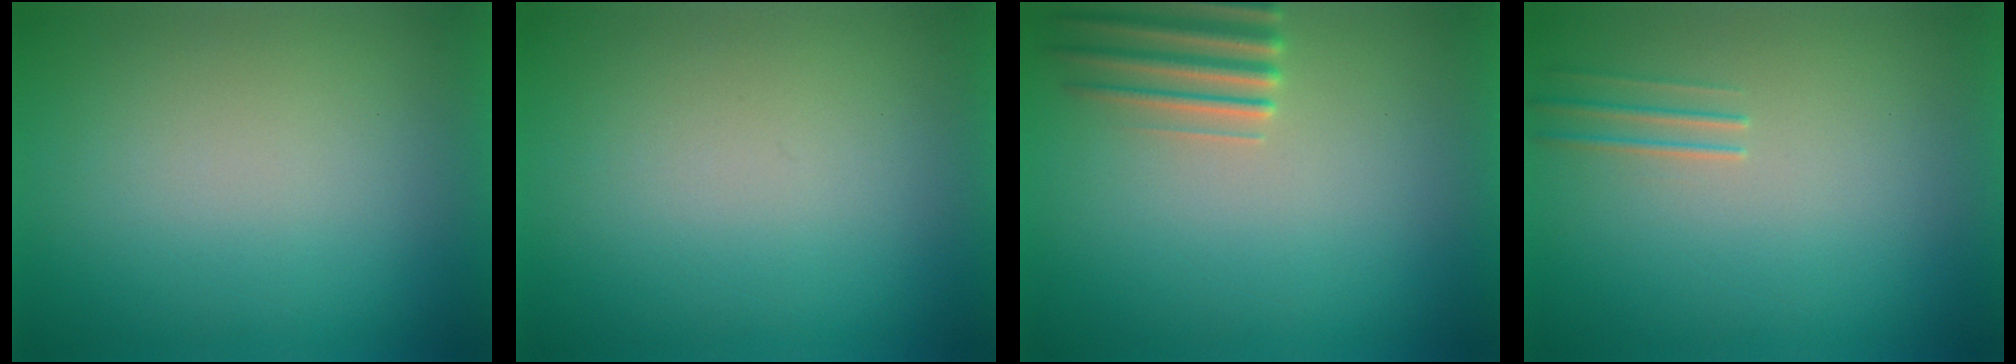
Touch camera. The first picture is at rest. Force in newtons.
{"total": 0.0}
{"total": 2.8}
{"total": 1.2}